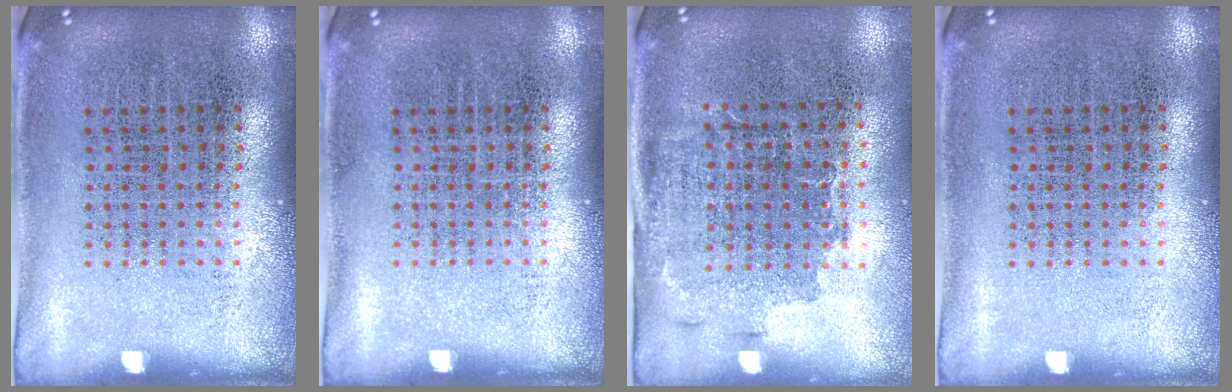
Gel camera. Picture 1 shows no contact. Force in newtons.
{"total": 0.0}
{"total": 1.5, "press": 1.2, "slide": 0.9}
{"total": 0.0}